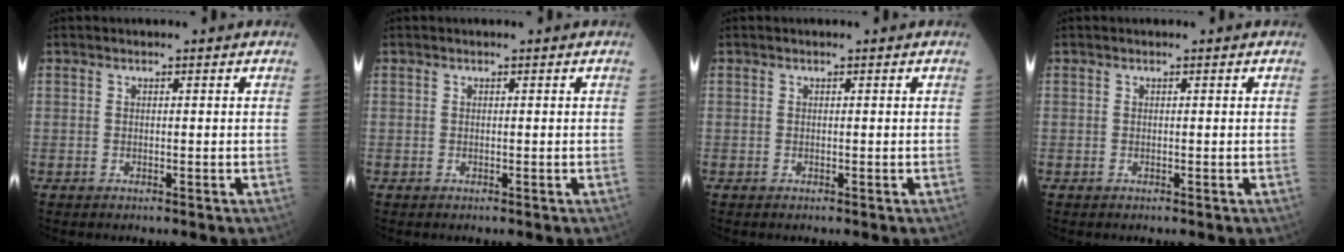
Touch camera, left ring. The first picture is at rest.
{"total": 0.0}
{"total": 0.0}
{"total": 0.0}